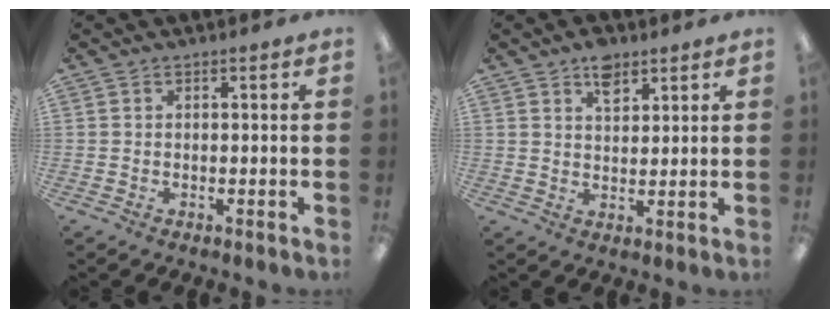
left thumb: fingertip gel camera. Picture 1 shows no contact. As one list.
[{"total": 5.6, "force": [3.7, 3.0, 2.8], "torque": [-0.033, -0.016, 0.063]}]